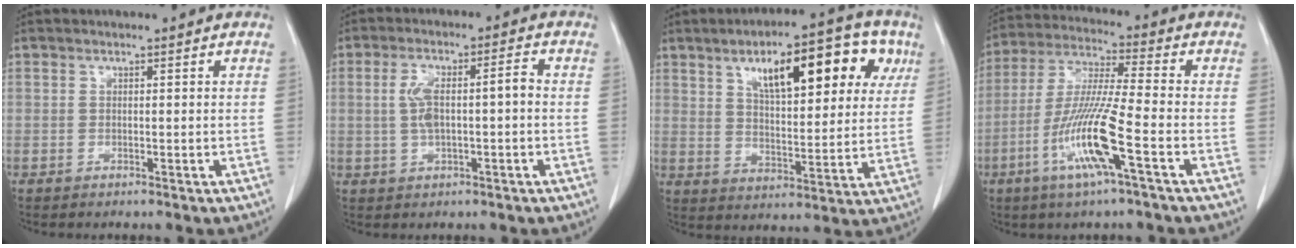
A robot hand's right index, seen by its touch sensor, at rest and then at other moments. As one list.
[{"total": 7.6, "force": [-0.1, 2.4, 7.2], "torque": [-0.149, 0.027, 0.003]}, {"total": 17.8, "force": [8.1, 6.6, 14.4], "torque": [-0.208, 0.032, 0.125]}, {"total": 13.5, "force": [-5.2, 0.1, 12.4], "torque": [-0.258, -0.013, -0.102]}]